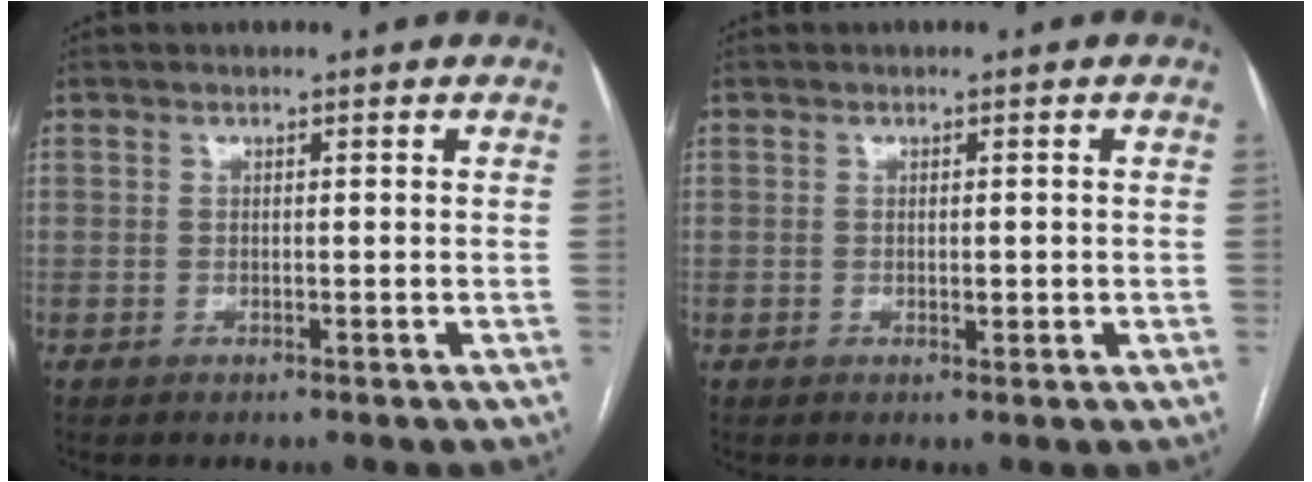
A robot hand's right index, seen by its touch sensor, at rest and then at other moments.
{"total": 1.2, "force": [0.0, 0.7, 1.0], "torque": [-0.012, -0.001, 0.001]}